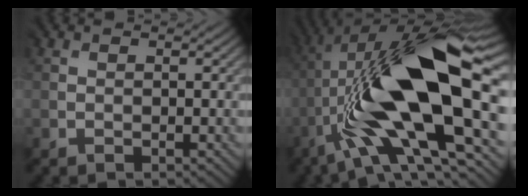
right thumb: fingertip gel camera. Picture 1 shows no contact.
{"total": 18.6, "force": [-0.7, 7.1, 17.1], "torque": [-0.315, 0.013, -0.015]}